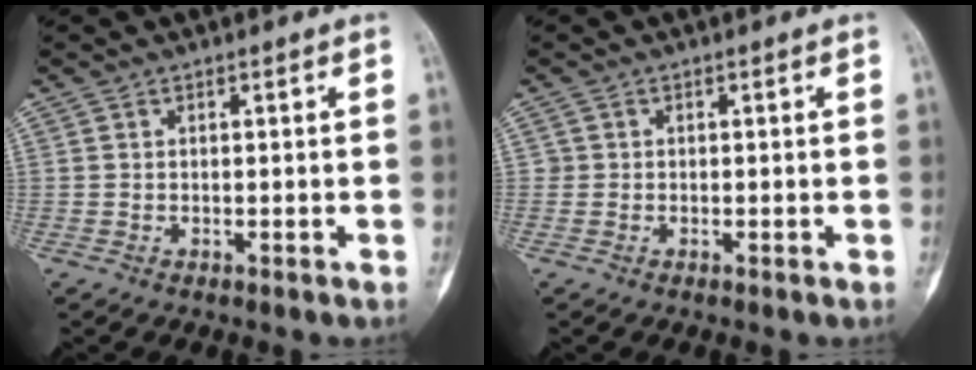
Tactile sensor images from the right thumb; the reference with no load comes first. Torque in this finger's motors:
{"motor_torque": [-0.18, -0.30, 0.44, -0.10, 0.00]}